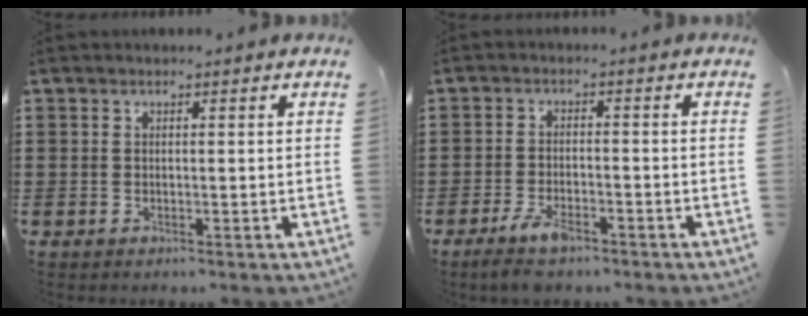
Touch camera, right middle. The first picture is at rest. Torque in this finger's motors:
{"motor_torque": [1.24, 0.81, 0.52, 0.10]}